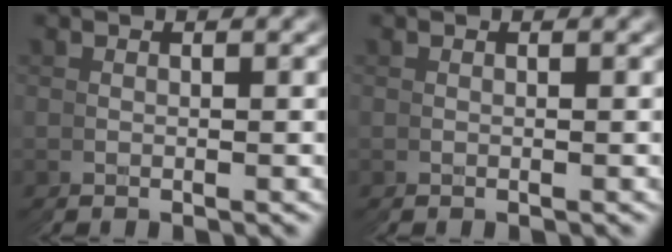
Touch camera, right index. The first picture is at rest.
{"total": 0.0}